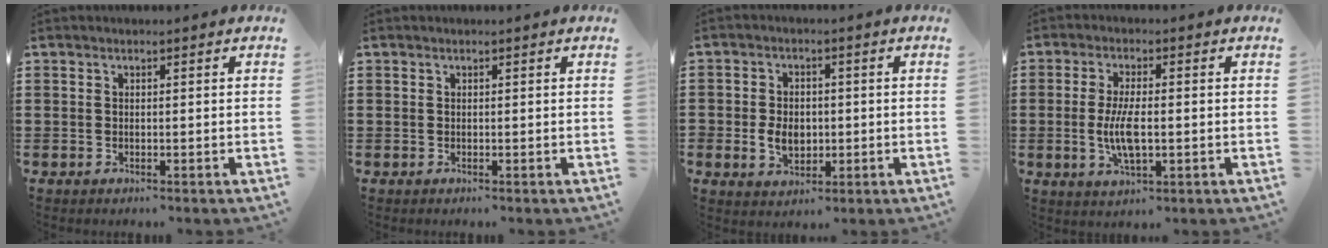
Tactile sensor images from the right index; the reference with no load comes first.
{"total": 0.0}
{"total": 4.4, "force": [-0.6, 3.4, 2.8], "torque": [-0.051, 0.003, -0.014]}
{"total": 6.3, "force": [-0.8, 2.2, 5.9], "torque": [-0.130, -0.007, -0.021]}